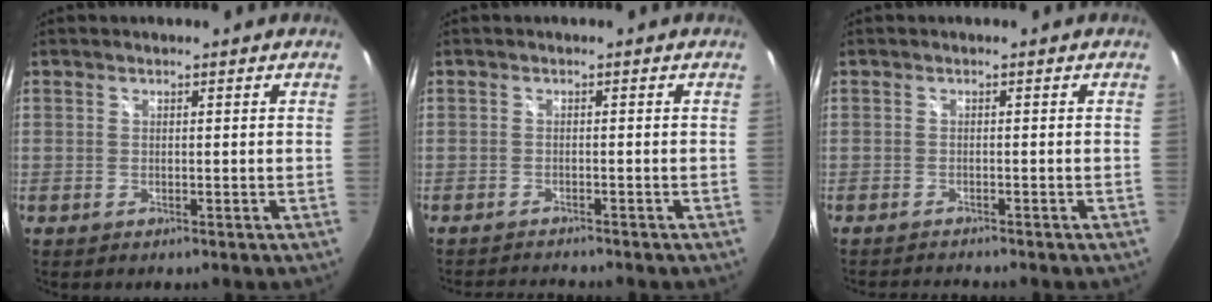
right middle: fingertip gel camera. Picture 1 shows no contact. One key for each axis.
{"total": 5.3, "fx": -5.0, "fy": 0.2, "fz": 1.5, "tx": -0.038, "ty": -0.019, "tz": -0.082}
{"total": 4.2, "fx": -4.0, "fy": 0.0, "fz": 1.3, "tx": -0.031, "ty": -0.021, "tz": -0.068}